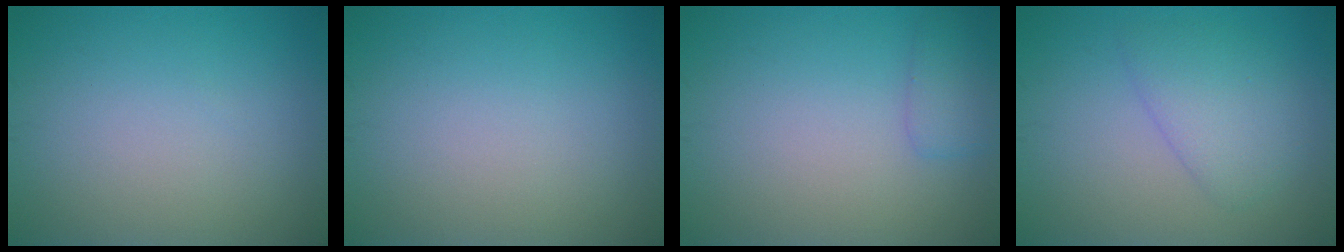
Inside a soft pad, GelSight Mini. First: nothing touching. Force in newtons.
{"total": 0.0}
{"total": 1.6, "press": 1.6, "slide": 0.1}
{"total": 3.2, "press": 3.2, "slide": 0.3}